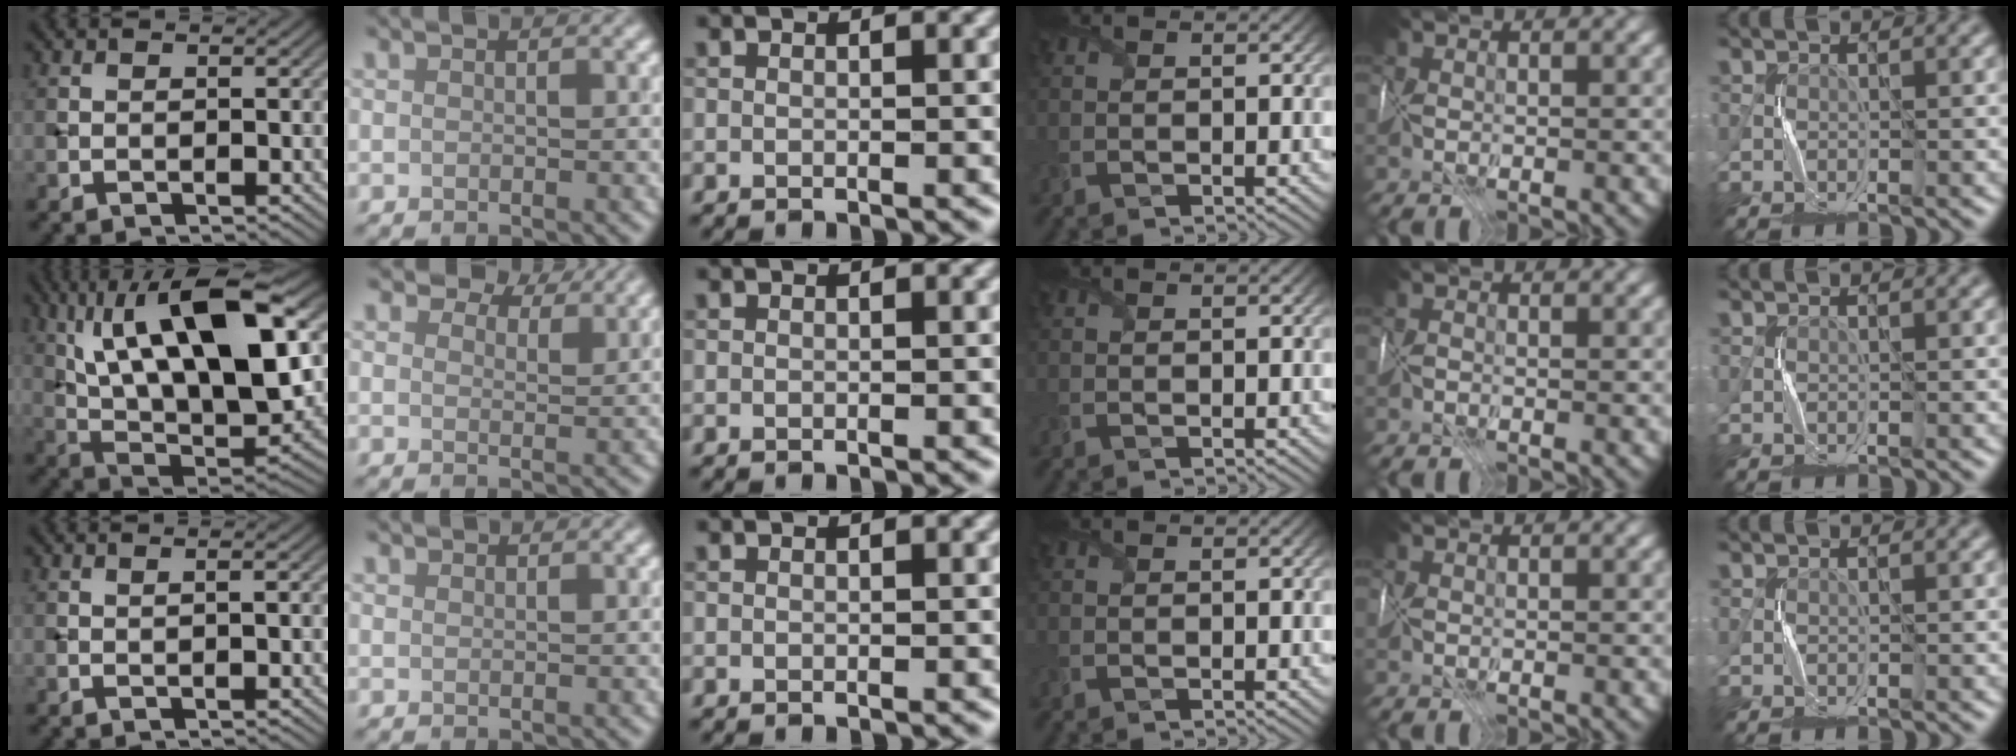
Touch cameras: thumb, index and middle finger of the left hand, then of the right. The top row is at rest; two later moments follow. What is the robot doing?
{"motion": "fold", "object": "map"}